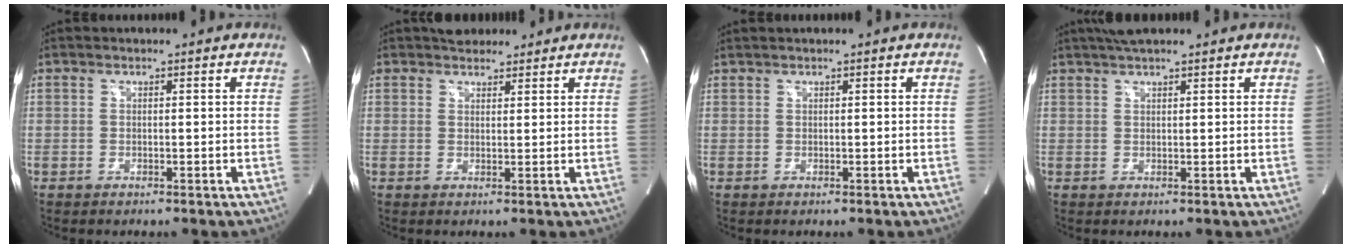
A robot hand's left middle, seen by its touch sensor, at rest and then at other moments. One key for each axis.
{"total": 4.8, "fx": 4.1, "fy": 2.2, "fz": 1.3, "tx": -0.020, "ty": 0.021, "tz": 0.069}
{"total": 0.6, "fx": 0.5, "fy": -0.1, "fz": 0.2, "tx": -0.006, "ty": 0.010, "tz": 0.015}
{"total": 4.6, "fx": 3.8, "fy": 0.4, "fz": 2.5, "tx": -0.046, "ty": 0.026, "tz": 0.066}